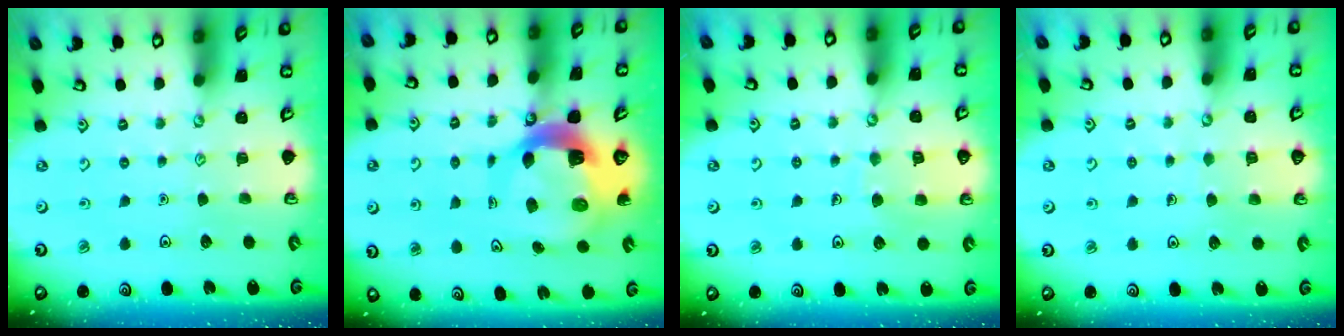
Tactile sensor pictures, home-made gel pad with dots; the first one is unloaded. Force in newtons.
{"total": 9.5, "press": 9.4, "slide": 1.4}
{"total": 7.8, "press": 7.7, "slide": 0.5}
{"total": 3.0, "press": 3.0, "slide": 0.2}